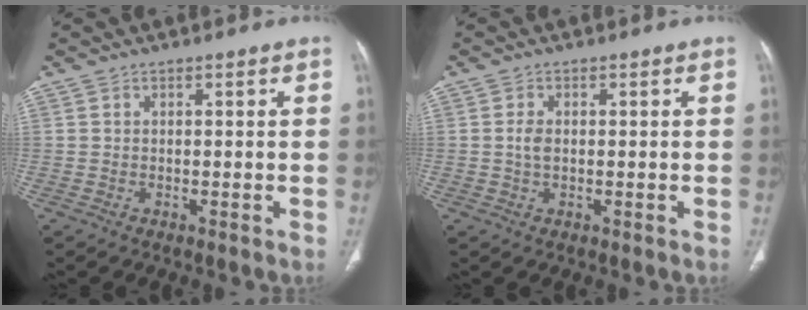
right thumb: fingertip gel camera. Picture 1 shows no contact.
{"total": 2.0, "force": [0.0, 1.2, 1.6], "torque": [-0.032, 0.002, -0.001]}